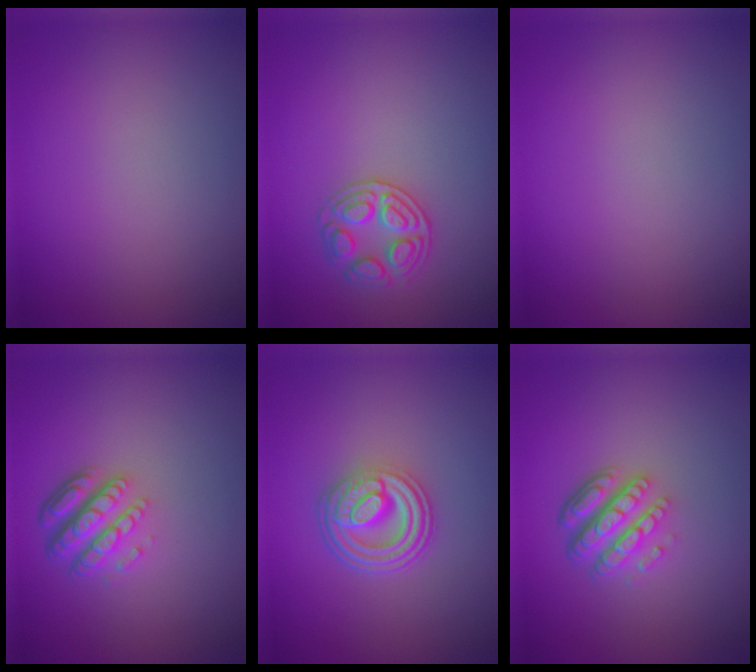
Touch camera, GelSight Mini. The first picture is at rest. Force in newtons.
{"total": 2.7, "press": 2.7, "slide": 0.3}
{"total": 0.0}
{"total": 4.5, "press": 3.3, "slide": 3.1}
{"total": 4.8, "press": 3.7, "slide": 3.1}
{"total": 4.6, "press": 3.4, "slide": 3.2}